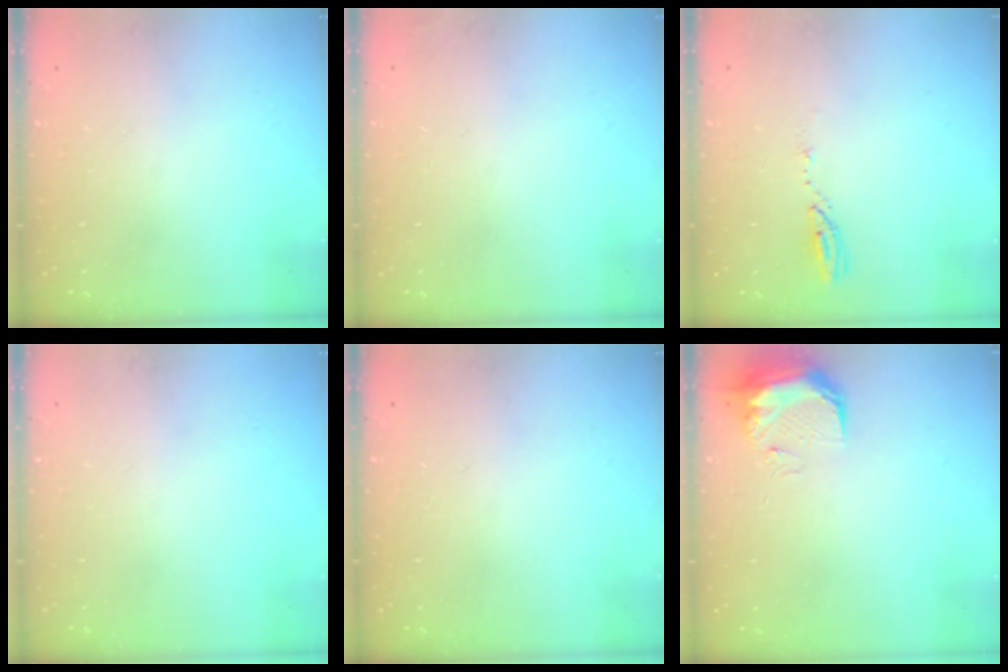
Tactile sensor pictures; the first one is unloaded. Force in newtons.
{"total": 2.2, "press": 2.1, "slide": 0.8}
{"total": 5.1, "press": 5.1, "slide": 0.5}
{"total": 0.0}
{"total": 0.0}
{"total": 16.9, "press": 11.4, "slide": 12.5}